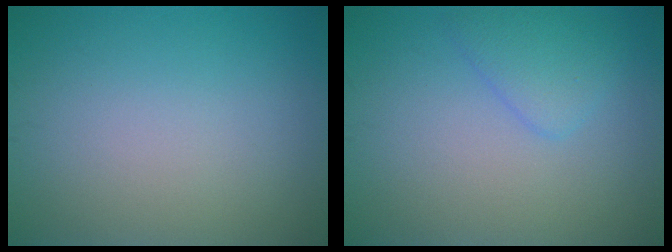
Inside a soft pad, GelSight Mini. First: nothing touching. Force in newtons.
{"total": 2.3, "press": 2.3, "slide": 0.2}